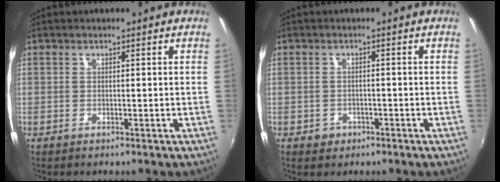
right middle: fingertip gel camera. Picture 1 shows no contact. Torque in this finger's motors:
{"motor_torque": [0.23, -0.22, 0.02, 0.00]}